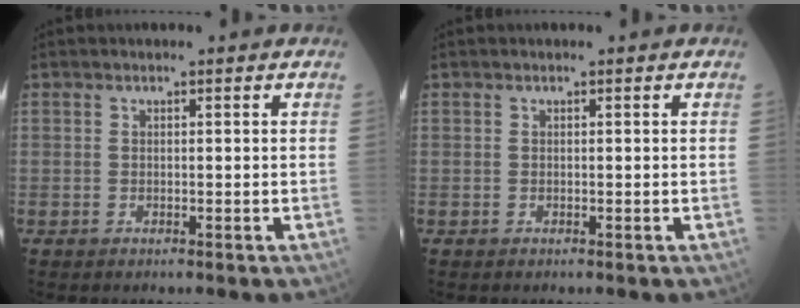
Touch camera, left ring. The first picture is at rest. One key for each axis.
{"total": 0.0}